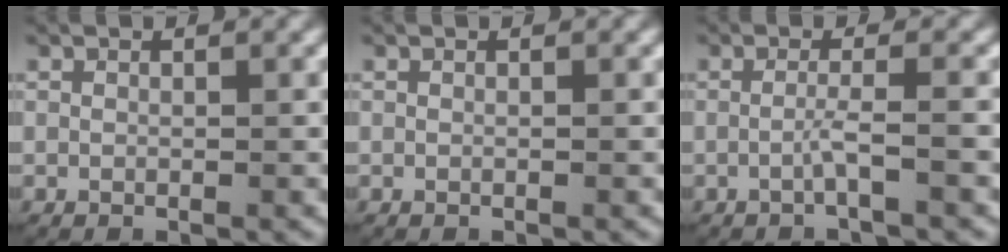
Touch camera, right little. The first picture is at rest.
{"total": 0.0}
{"total": 1.7, "force": [-1.0, -0.8, 1.1], "torque": [-0.025, 0.001, -0.019]}